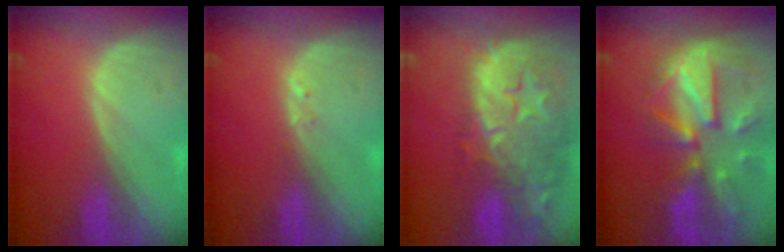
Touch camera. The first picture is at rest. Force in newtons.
{"total": 0.6, "press": 0.6, "slide": 0.1}
{"total": 15.1, "press": 12.0, "slide": 9.1}
{"total": 12.1, "press": 10.5, "slide": 6.0}